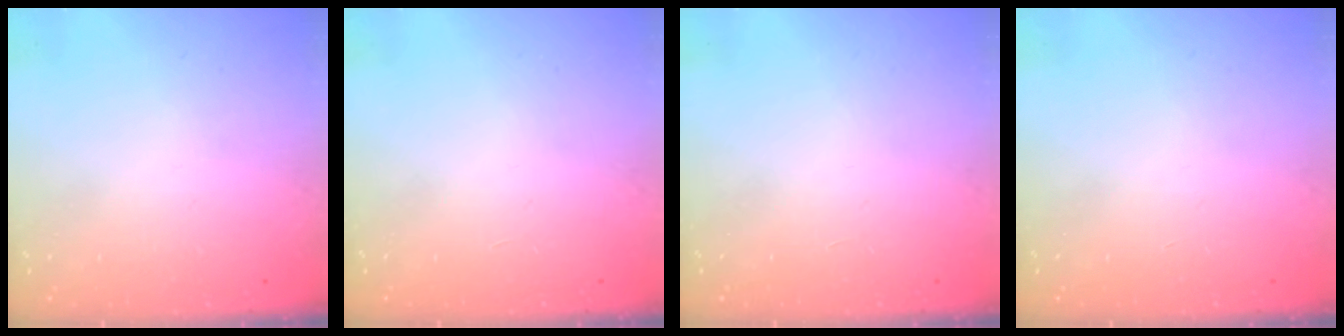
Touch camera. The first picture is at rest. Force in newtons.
{"total": 0.0}
{"total": 0.0}
{"total": 0.0}